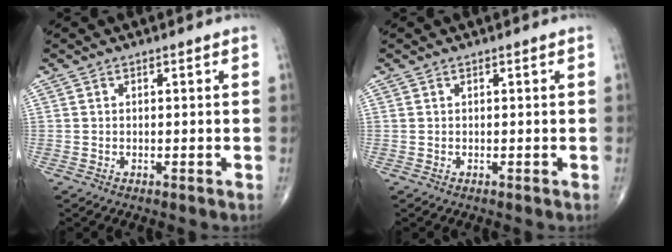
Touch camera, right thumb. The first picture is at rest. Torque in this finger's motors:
{"motor_torque": [0.12, 0.04, -0.03, 0.00, 0.01]}